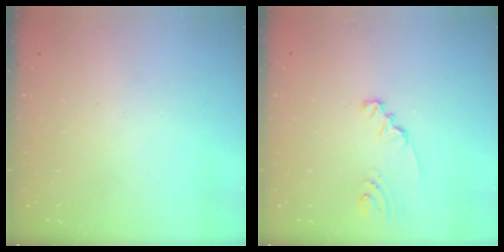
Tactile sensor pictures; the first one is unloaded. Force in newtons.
{"total": 2.3, "press": 2.3, "slide": 0.1}